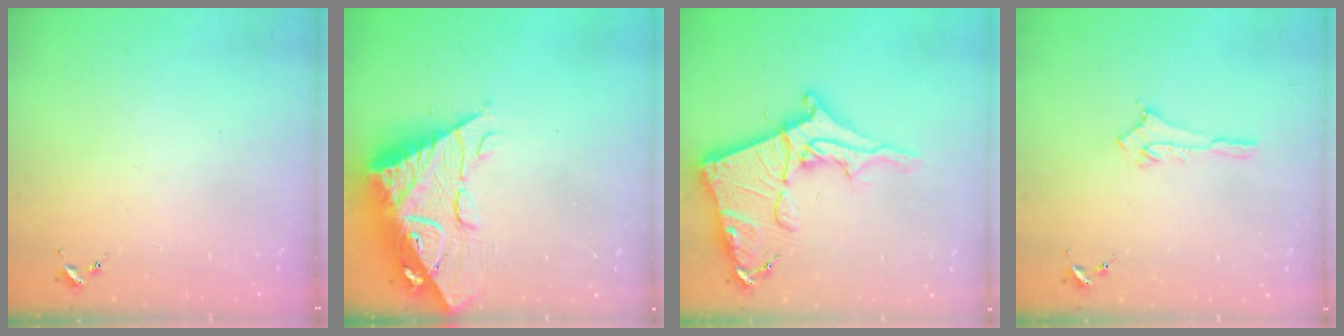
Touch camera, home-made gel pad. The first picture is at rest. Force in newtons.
{"total": 21.1, "press": 21.0, "slide": 2.0}
{"total": 19.2, "press": 19.1, "slide": 1.8}
{"total": 3.2, "press": 3.2, "slide": 0.1}